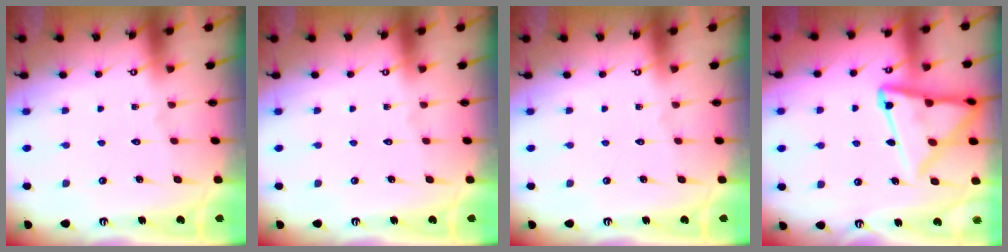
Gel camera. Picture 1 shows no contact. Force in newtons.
{"total": 0.0}
{"total": 0.0}
{"total": 16.2, "press": 16.1, "slide": 1.7}